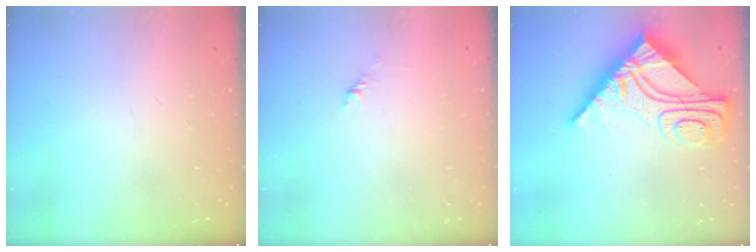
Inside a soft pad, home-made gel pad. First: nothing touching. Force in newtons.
{"total": 1.5, "press": 1.4, "slide": 0.5}
{"total": 15.8, "press": 15.7, "slide": 1.6}